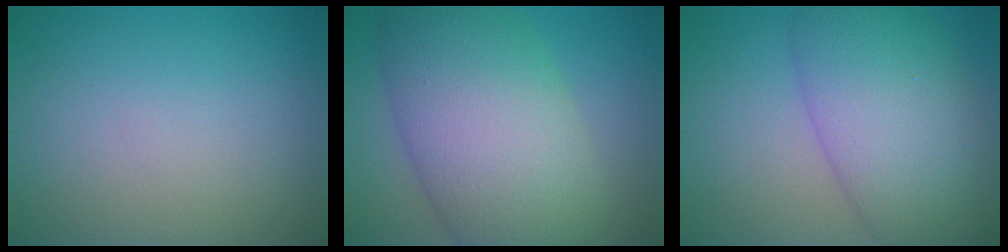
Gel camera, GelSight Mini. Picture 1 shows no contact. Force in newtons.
{"total": 12.2, "press": 12.2, "slide": 0.6}
{"total": 9.6, "press": 9.6, "slide": 0.4}